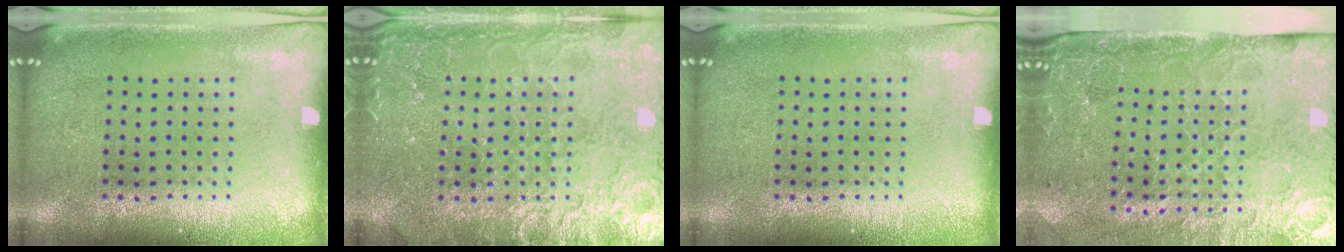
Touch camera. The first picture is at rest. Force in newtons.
{"total": 3.7, "press": 3.7, "slide": 0.5}
{"total": 0.0}
{"total": 4.6, "press": 3.7, "slide": 2.7}